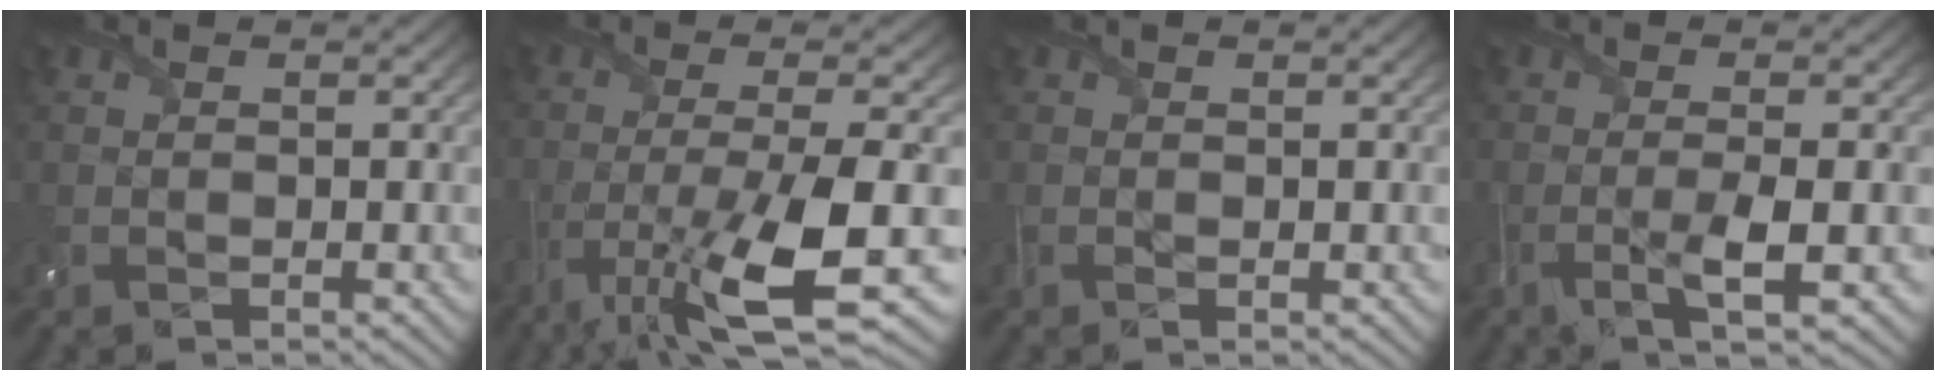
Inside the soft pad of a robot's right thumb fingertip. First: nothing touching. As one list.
[{"total": 11.7, "force": [-5.2, 2.3, 10.2], "torque": [-0.179, -0.015, -0.087]}, {"total": 0.9, "force": [-0.1, 0.5, 0.8], "torque": [-0.020, -0.004, -0.003]}, {"total": 3.8, "force": [-1.2, 0.4, 3.6], "torque": [-0.067, 0.003, -0.026]}]